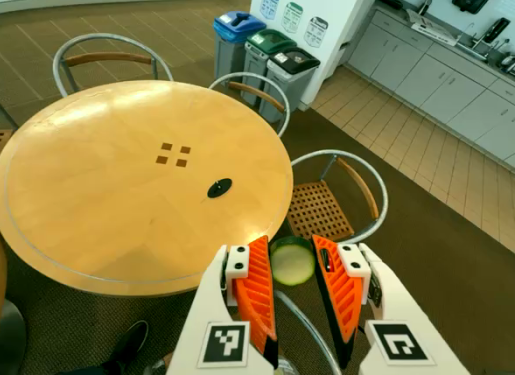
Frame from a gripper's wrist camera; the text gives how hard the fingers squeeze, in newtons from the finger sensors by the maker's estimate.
{"total": 7.4, "left": 7.2, "right": 7.5}